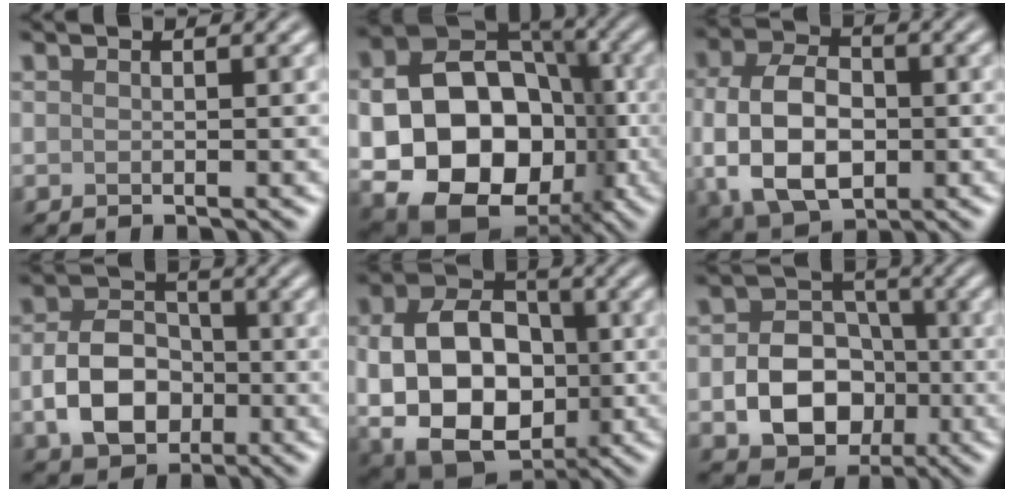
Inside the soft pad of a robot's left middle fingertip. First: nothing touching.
{"total": 17.9, "force": [-3.0, 14.1, 10.7], "torque": [-0.159, -0.037, -0.045]}
{"total": 8.8, "force": [-1.1, 5.8, 6.5], "torque": [-0.137, -0.006, -0.025]}
{"total": 6.2, "force": [-1.6, 4.5, 3.9], "torque": [-0.073, 0.002, -0.033]}
{"total": 12.7, "force": [-1.1, 9.0, 8.9], "torque": [-0.155, -0.015, -0.017]}
{"total": 7.2, "force": [-1.9, 5.6, 4.1], "torque": [-0.064, -0.007, -0.029]}